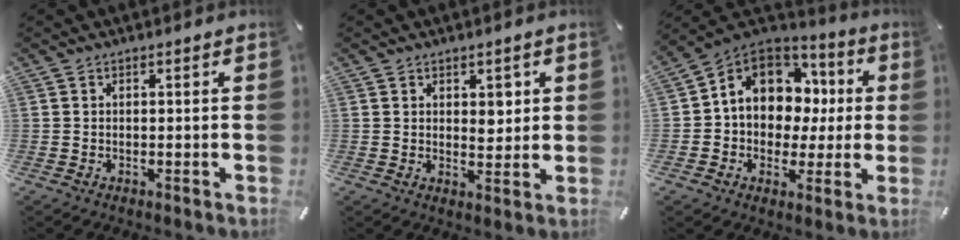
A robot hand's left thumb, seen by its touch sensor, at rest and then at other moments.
{"total": 3.8, "force": [1.7, 2.7, 2.1], "torque": [-0.005, -0.012, 0.021]}
{"total": 12.5, "force": [2.6, 10.7, 5.9], "torque": [-0.118, -0.009, 0.054]}